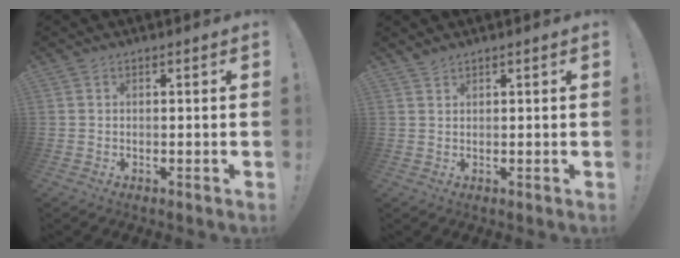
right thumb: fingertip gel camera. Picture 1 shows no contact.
{"total": 1.4, "force": [1.3, 0.4, 0.4], "torque": [-0.003, -0.003, 0.023]}